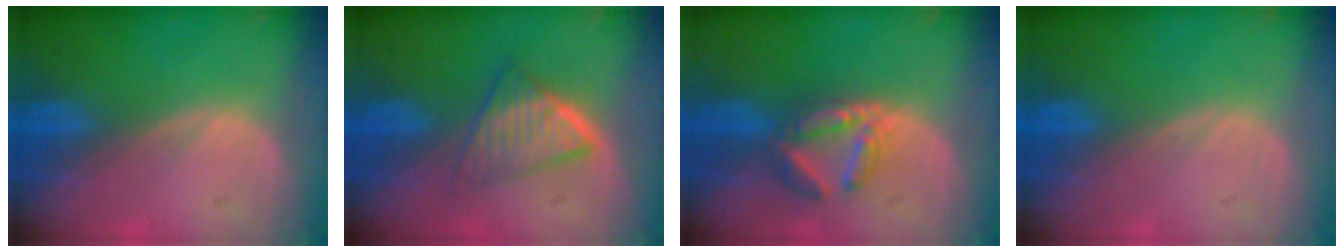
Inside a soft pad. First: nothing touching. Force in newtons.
{"total": 6.5, "press": 5.5, "slide": 3.5}
{"total": 6.2, "press": 5.7, "slide": 2.5}
{"total": 0.0}